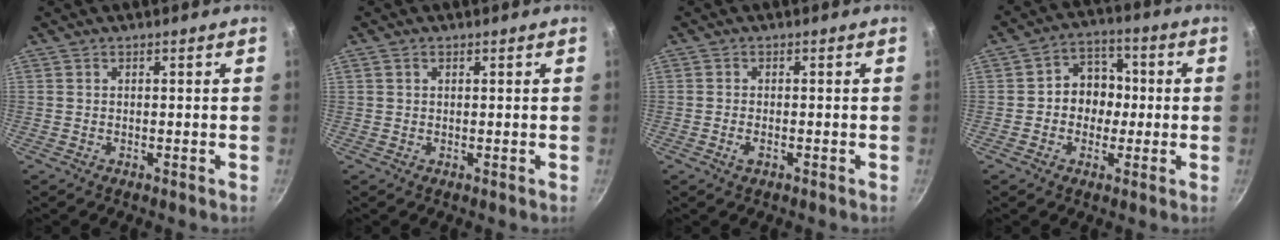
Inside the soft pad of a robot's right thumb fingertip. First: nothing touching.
{"total": 0.9, "force": [0.4, 0.6, 0.5], "torque": [-0.008, 0.001, 0.008]}
{"total": 1.6, "force": [-0.8, 0.7, 1.3], "torque": [-0.031, 0.001, -0.017]}
{"total": 8.4, "force": [-0.3, 7.2, 4.3], "torque": [-0.012, 0.021, -0.016]}